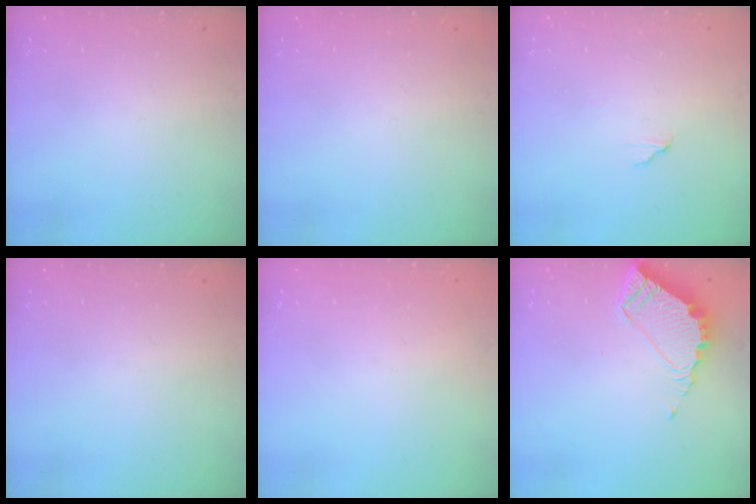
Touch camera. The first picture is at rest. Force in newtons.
{"total": 0.0}
{"total": 5.2, "press": 5.2, "slide": 0.5}
{"total": 0.0}
{"total": 2.3, "press": 2.3, "slide": 0.1}
{"total": 7.9, "press": 7.9, "slide": 0.1}